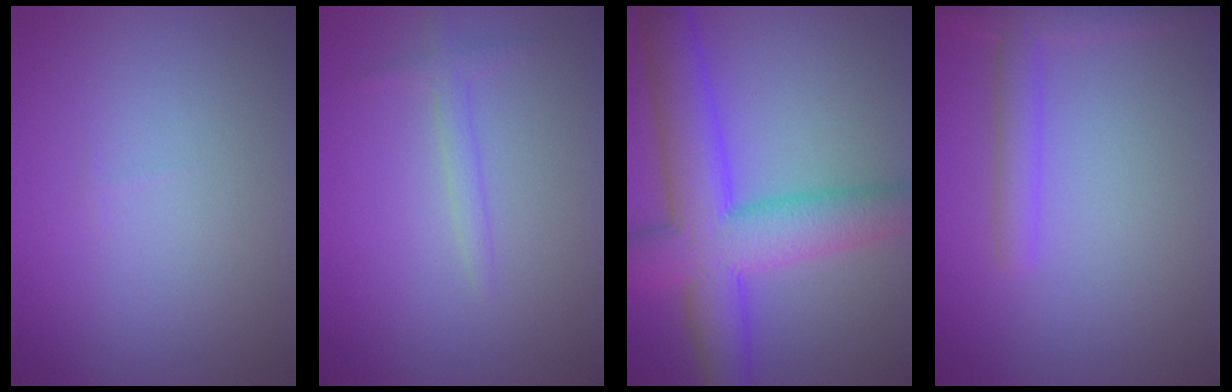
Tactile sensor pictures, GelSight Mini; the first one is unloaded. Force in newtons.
{"total": 1.3, "press": 1.3, "slide": 0.0}
{"total": 9.4, "press": 9.4, "slide": 0.3}
{"total": 2.6, "press": 2.6, "slide": 0.2}